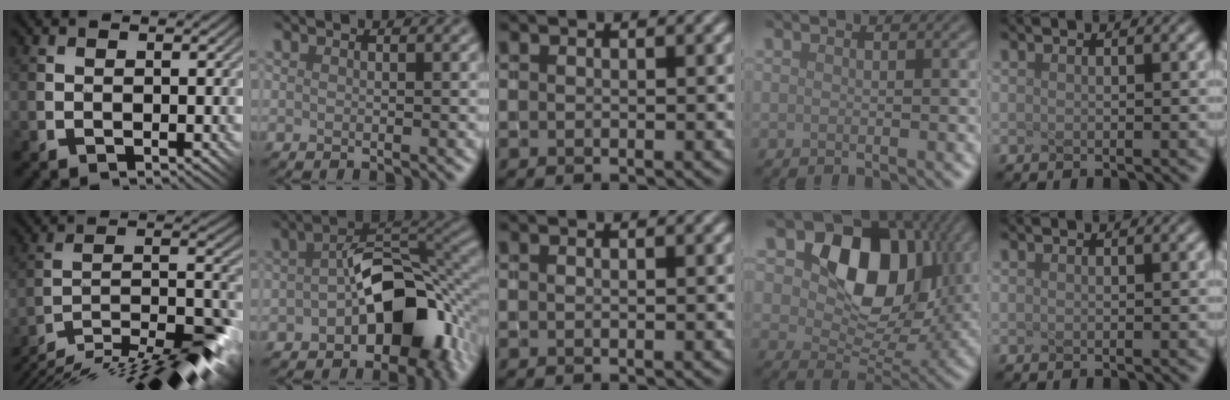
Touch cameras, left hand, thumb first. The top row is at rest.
{"thumb": {"total": 14.6, "force": [-12.0, 1.8, 8.2], "torque": [-0.151, 0.010, -0.208]}, "index": {"total": 11.4, "force": [-3.1, 6.7, 8.6], "torque": [-0.119, -0.003, -0.050]}, "ring": {"total": 11.7, "force": [3.5, 8.1, 7.6], "torque": [-0.118, -0.006, 0.053]}}